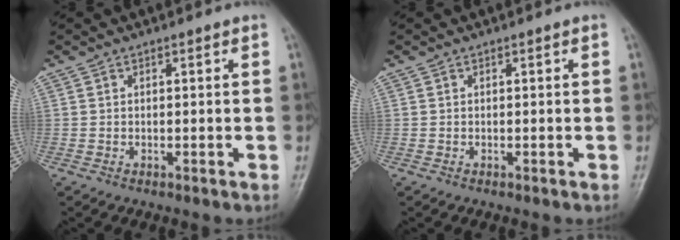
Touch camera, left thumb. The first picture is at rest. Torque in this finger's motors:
{"motor_torque": [0.00, 0.00, 0.00, -0.01, 0.00]}